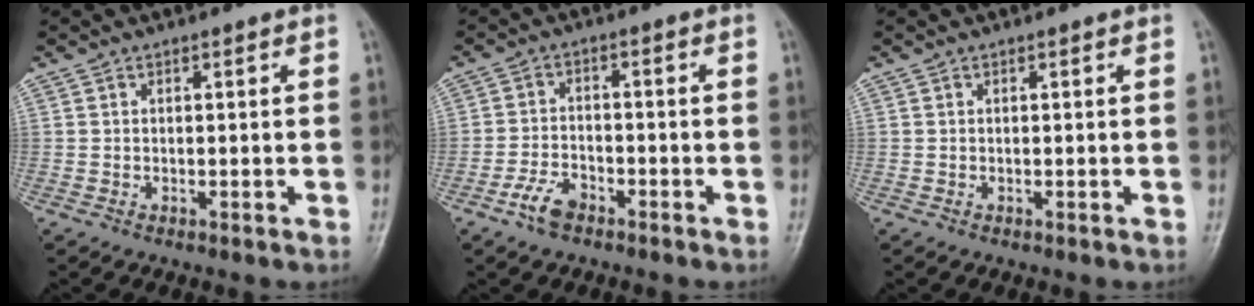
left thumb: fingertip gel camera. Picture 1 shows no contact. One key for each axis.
{"total": 4.7, "fx": -3.1, "fy": 2.4, "fz": 2.6, "tx": -0.048, "ty": 0.016, "tz": -0.061}
{"total": 0.0}